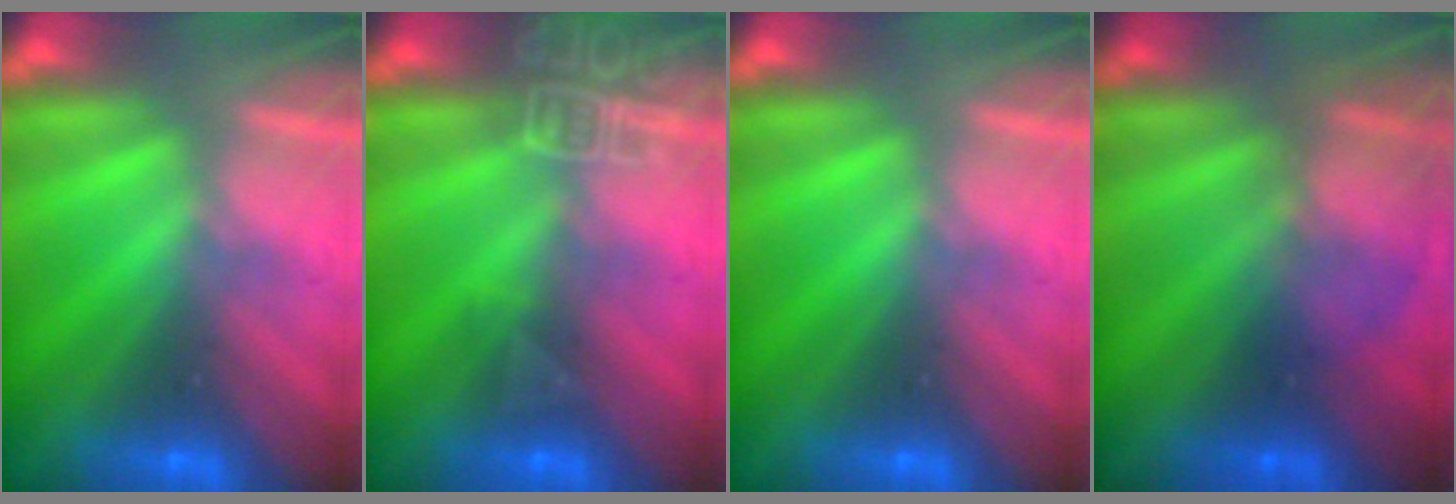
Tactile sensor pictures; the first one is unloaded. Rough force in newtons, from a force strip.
{"total": 8.0}
{"total": 0.0}
{"total": 2.2}